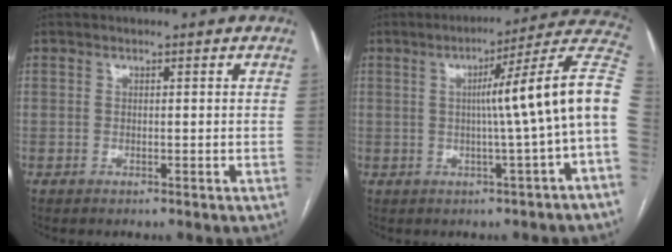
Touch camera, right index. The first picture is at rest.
{"total": 13.4, "force": [-0.4, -1.9, 13.3], "torque": [-0.168, 0.026, -0.013]}